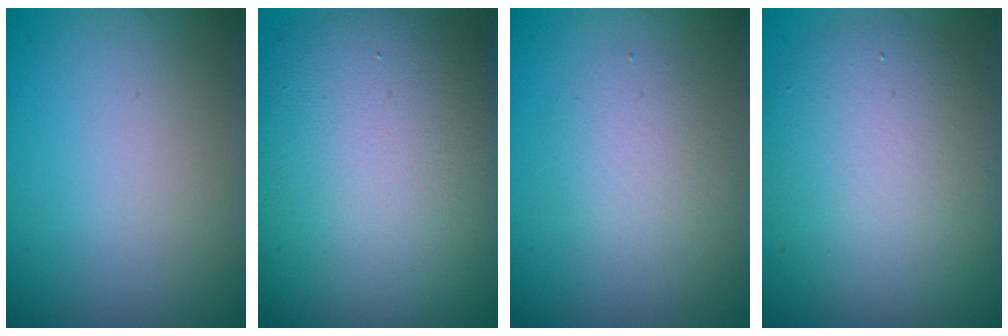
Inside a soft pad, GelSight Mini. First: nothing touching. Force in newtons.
{"total": 14.4, "press": 14.4, "slide": 0.5}
{"total": 2.8, "press": 2.8, "slide": 0.1}
{"total": 7.3, "press": 7.3, "slide": 0.7}